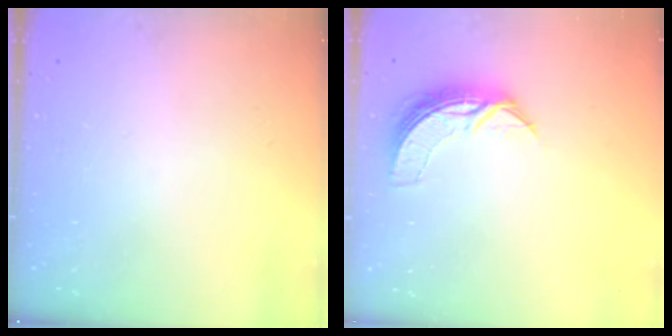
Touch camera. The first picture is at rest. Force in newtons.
{"total": 7.7, "press": 7.7, "slide": 0.0}